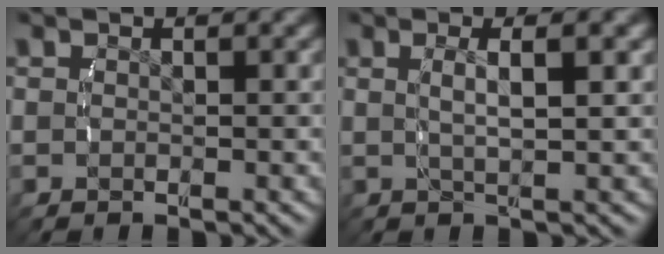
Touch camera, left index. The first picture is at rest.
{"total": 3.2, "force": [0.8, 0.3, 3.1], "torque": [-0.052, 0.000, 0.020]}